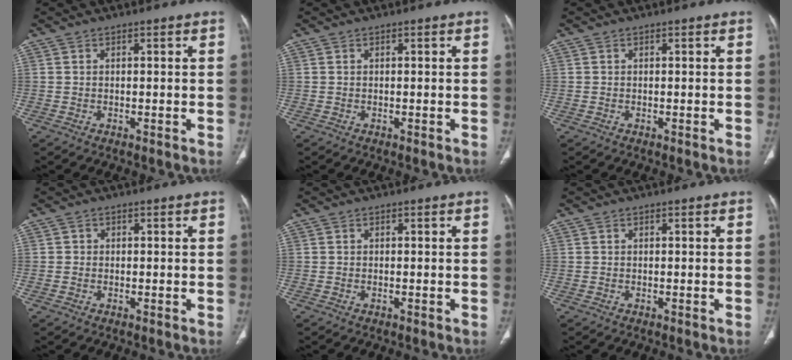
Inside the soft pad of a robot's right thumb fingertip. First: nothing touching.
{"total": 0.0}
{"total": 0.0}
{"total": 1.0, "force": [-0.1, 0.9, 0.1], "torque": [0.005, 0.004, -0.002]}
{"total": 0.0}
{"total": 0.0}